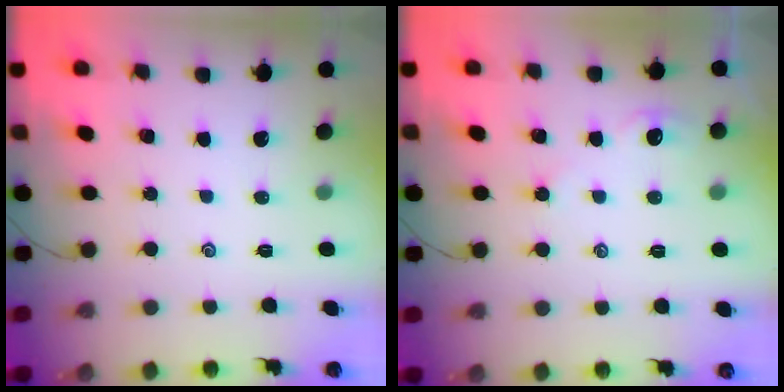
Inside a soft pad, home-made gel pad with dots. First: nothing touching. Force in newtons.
{"total": 1.8, "press": 1.8, "slide": 0.2}